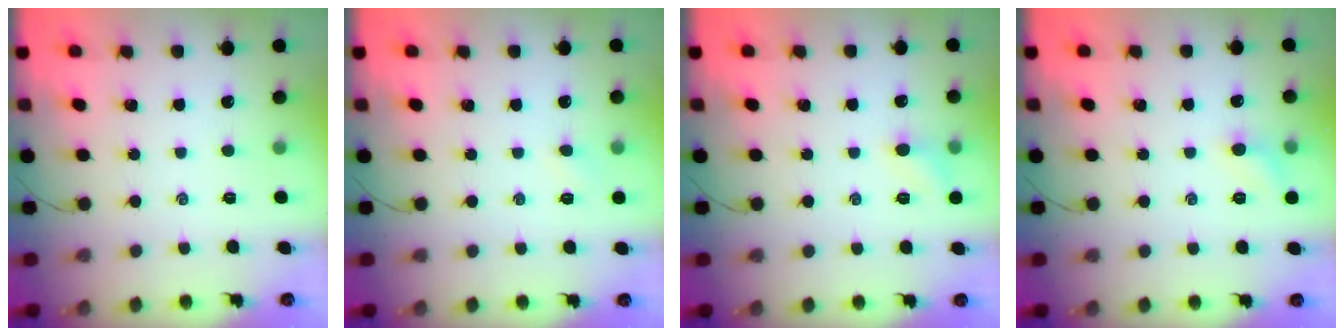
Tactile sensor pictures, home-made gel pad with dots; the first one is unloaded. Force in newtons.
{"total": 3.0, "press": 2.9, "slide": 0.8}
{"total": 5.8, "press": 5.6, "slide": 1.6}
{"total": 5.5, "press": 5.2, "slide": 1.8}